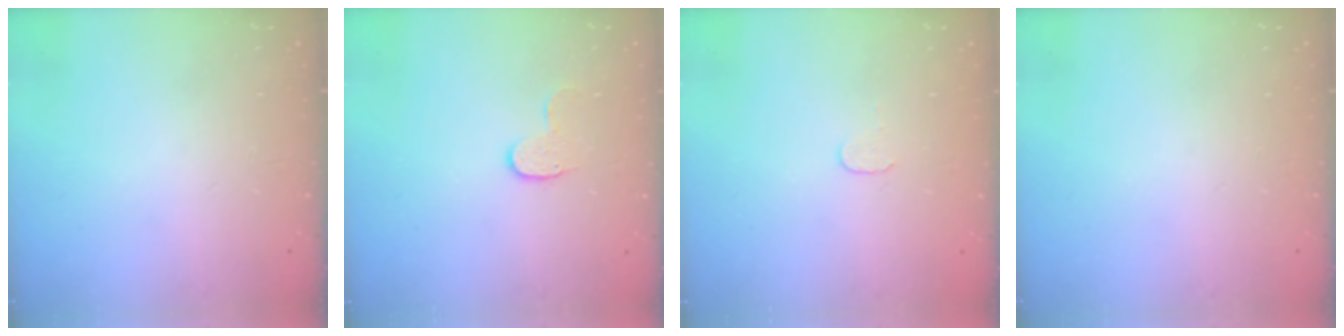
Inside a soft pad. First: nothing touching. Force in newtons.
{"total": 6.0, "press": 6.0, "slide": 0.6}
{"total": 3.7, "press": 3.7, "slide": 0.3}
{"total": 0.0}